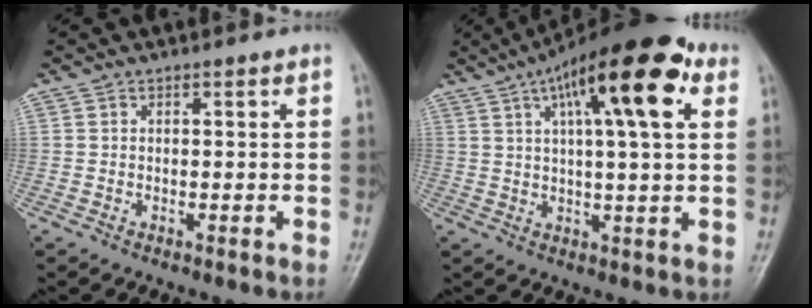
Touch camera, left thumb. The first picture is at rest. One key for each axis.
{"total": 18.6, "fx": 7.9, "fy": 5.1, "fz": 16.0, "tx": -0.234, "ty": 0.009, "tz": 0.117}